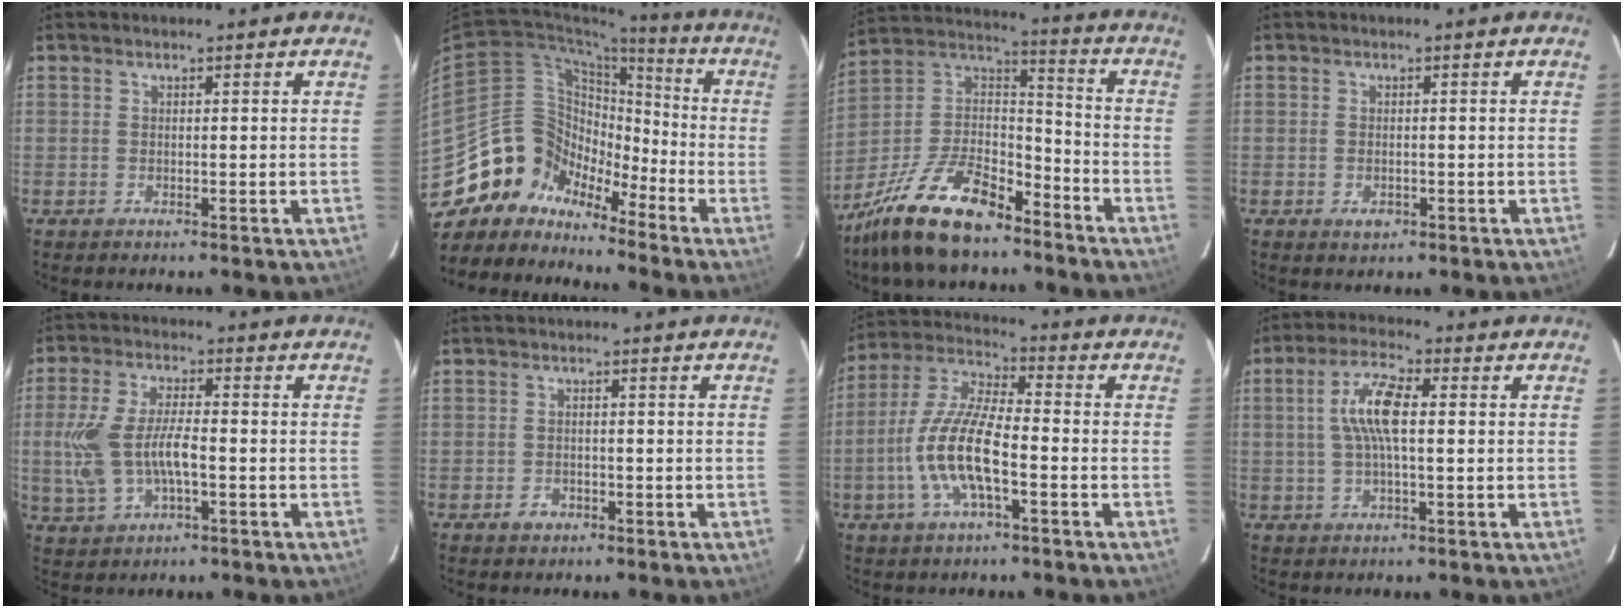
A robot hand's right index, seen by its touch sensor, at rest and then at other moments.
{"total": 13.2, "force": [-10.2, 8.0, 2.3], "torque": [-0.050, 0.036, -0.197]}
{"total": 19.9, "force": [-14.1, 8.1, 11.6], "torque": [-0.245, 0.006, -0.250]}
{"total": 1.9, "force": [-0.7, 1.2, 1.2], "torque": [-0.021, -0.002, -0.010]}
{"total": 11.1, "force": [-1.6, 4.9, 9.9], "torque": [-0.212, 0.000, -0.025]}
{"total": 2.3, "force": [-1.3, 1.8, 0.6], "torque": [-0.012, 0.002, -0.019]}
{"total": 13.2, "force": [-4.0, 3.9, 11.9], "torque": [-0.251, -0.002, -0.079]}
{"total": 8.1, "force": [0.8, 2.2, 7.7], "torque": [-0.151, 0.012, 0.015]}